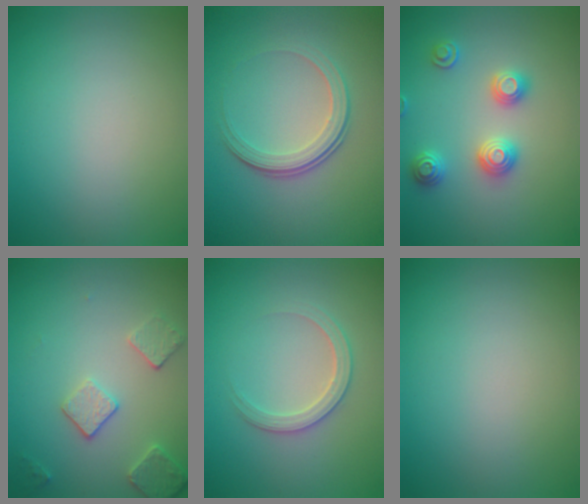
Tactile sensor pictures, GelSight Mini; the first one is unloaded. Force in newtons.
{"total": 3.7, "press": 2.6, "slide": 2.6}
{"total": 2.8, "press": 2.8, "slide": 0.2}
{"total": 2.6, "press": 2.5, "slide": 0.8}
{"total": 2.5, "press": 2.5, "slide": 0.3}
{"total": 0.0}